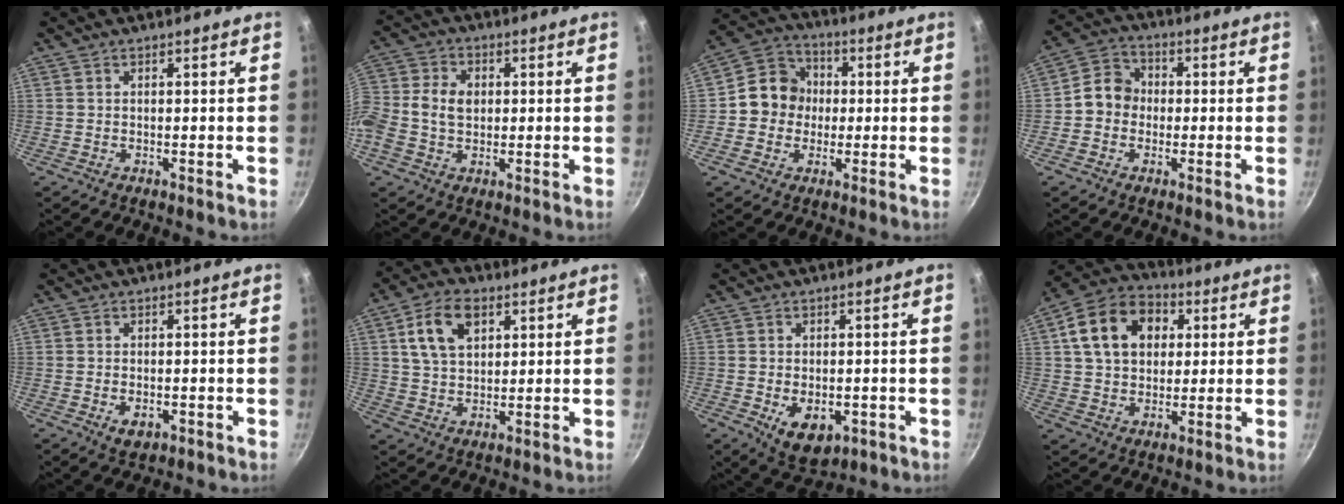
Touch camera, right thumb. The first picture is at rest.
{"total": 10.8, "force": [-0.2, 8.2, 7.0], "torque": [-0.144, 0.032, -0.018]}
{"total": 9.7, "force": [-0.2, 8.9, 3.8], "torque": [-0.024, 0.022, -0.025]}
{"total": 7.1, "force": [-0.6, 6.2, 3.3], "torque": [-0.026, 0.019, -0.031]}
{"total": 3.2, "force": [-1.1, 1.9, 2.3], "torque": [-0.034, -0.002, -0.012]}
{"total": 10.4, "force": [3.8, 6.7, 7.0], "torque": [-0.110, -0.001, 0.067]}
{"total": 7.8, "force": [-2.1, 4.9, 5.6], "torque": [-0.068, -0.007, -0.016]}
{"total": 15.3, "force": [4.1, 11.4, 9.4], "torque": [-0.141, 0.018, 0.057]}